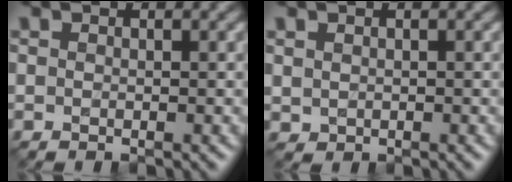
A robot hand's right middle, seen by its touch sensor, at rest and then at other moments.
{"total": 0.6, "force": [0.3, 0.5, 0.2], "torque": [-0.004, -0.003, 0.011]}